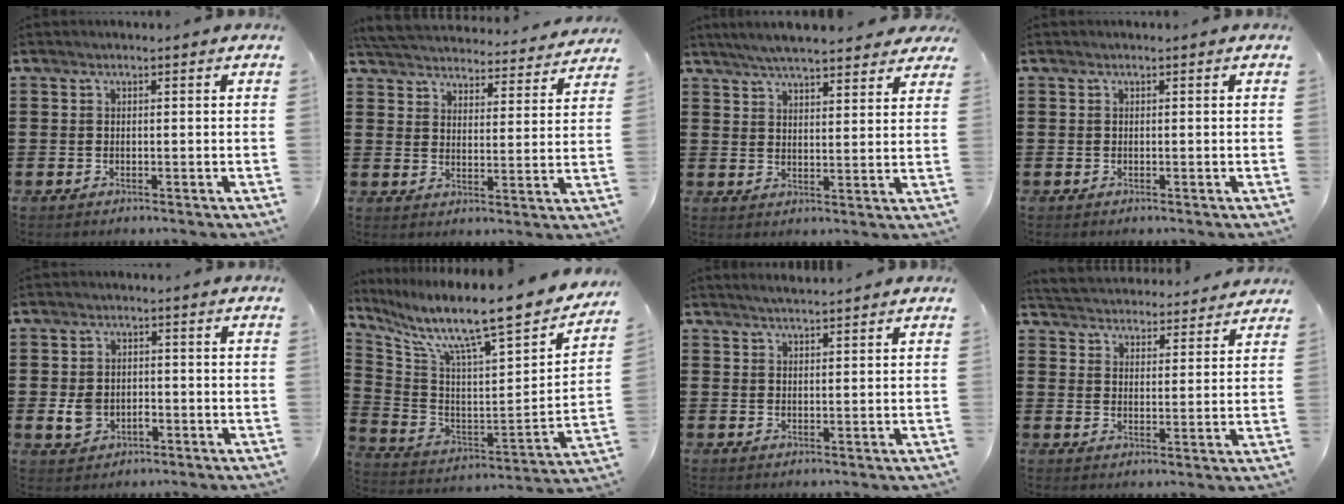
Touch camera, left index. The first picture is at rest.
{"total": 4.9, "force": [4.9, 0.1, 0.3], "torque": [-0.033, -0.036, 0.082]}
{"total": 5.6, "force": [5.3, 0.4, 1.8], "torque": [-0.054, -0.015, 0.095]}
{"total": 0.0}
{"total": 3.2, "force": [-0.8, 2.3, 2.1], "torque": [-0.040, 0.004, -0.014]}
{"total": 11.3, "force": [9.1, 0.9, 6.6], "torque": [-0.133, -0.083, 0.136]}
{"total": 2.1, "force": [2.0, -0.1, 0.6], "torque": [-0.015, 0.001, 0.037]}
{"total": 4.1, "force": [4.1, 0.2, -0.4], "torque": [-0.014, -0.026, 0.071]}